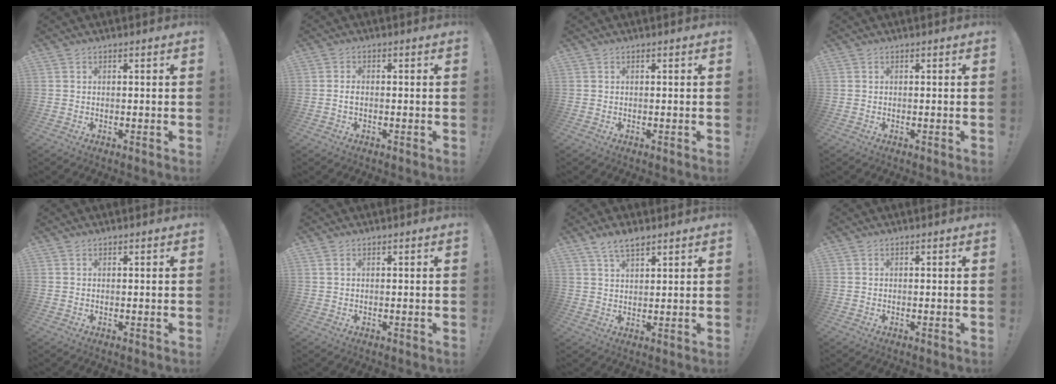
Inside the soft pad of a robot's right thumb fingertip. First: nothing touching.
{"total": 1.4, "force": [-0.3, 0.8, 1.1], "torque": [-0.028, 0.009, -0.005]}
{"total": 0.0}
{"total": 0.0}
{"total": 0.0}
{"total": 1.3, "force": [0.7, 0.5, 1.0], "torque": [-0.028, 0.005, 0.013]}
{"total": 5.5, "force": [4.0, 2.2, 3.1], "torque": [-0.051, -0.019, 0.073]}
{"total": 0.0}